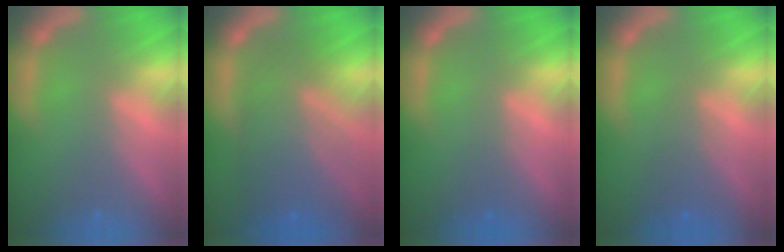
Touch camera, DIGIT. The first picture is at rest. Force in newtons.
{"total": 8.5}
{"total": 0.9}
{"total": 2.5}